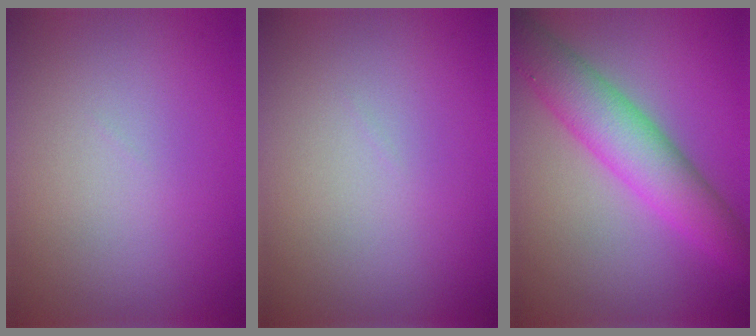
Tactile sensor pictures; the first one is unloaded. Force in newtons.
{"total": 0.0}
{"total": 6.1, "press": 6.1, "slide": 0.1}